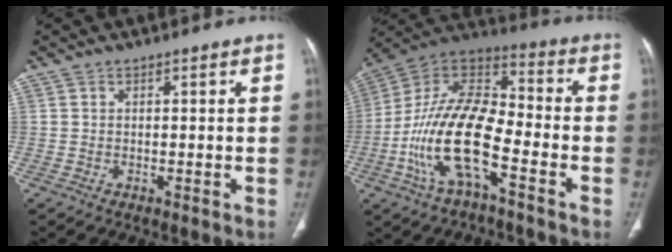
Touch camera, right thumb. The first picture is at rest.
{"total": 19.1, "force": [-6.7, 8.2, 15.8], "torque": [-0.293, 0.059, -0.127]}